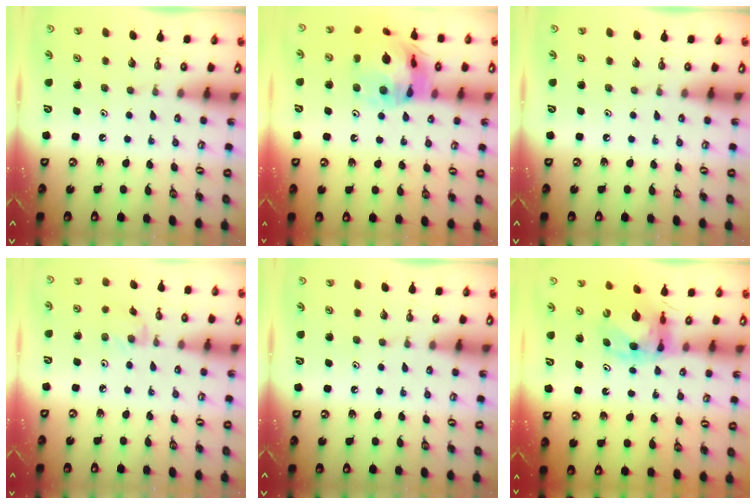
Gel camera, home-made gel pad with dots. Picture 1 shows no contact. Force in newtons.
{"total": 18.5, "press": 18.4, "slide": 2.1}
{"total": 0.0}
{"total": 2.1, "press": 2.1, "slide": 0.4}
{"total": 0.0}
{"total": 7.1, "press": 7.1, "slide": 0.9}